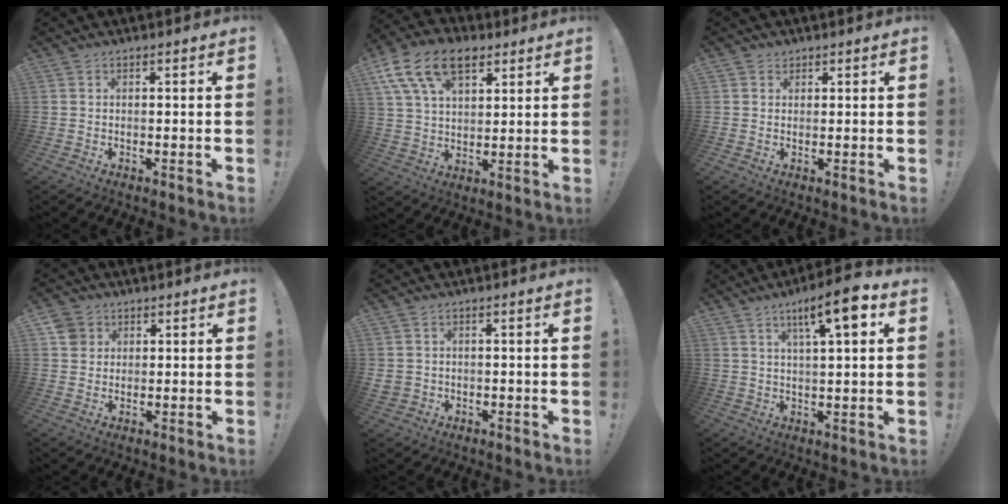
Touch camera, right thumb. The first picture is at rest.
{"total": 16.2, "force": [8.4, 9.9, 9.7], "torque": [-0.181, -0.026, 0.156]}
{"total": 1.5, "force": [1.1, 1.0, 0.1], "torque": [0.003, -0.002, 0.019]}
{"total": 4.3, "force": [1.9, 3.7, 0.9], "torque": [-0.006, -0.002, 0.036]}
{"total": 2.3, "force": [0.0, 2.1, 0.9], "torque": [-0.025, -0.002, 0.002]}
{"total": 10.1, "force": [4.7, 2.1, 8.7], "torque": [-0.128, -0.021, 0.070]}